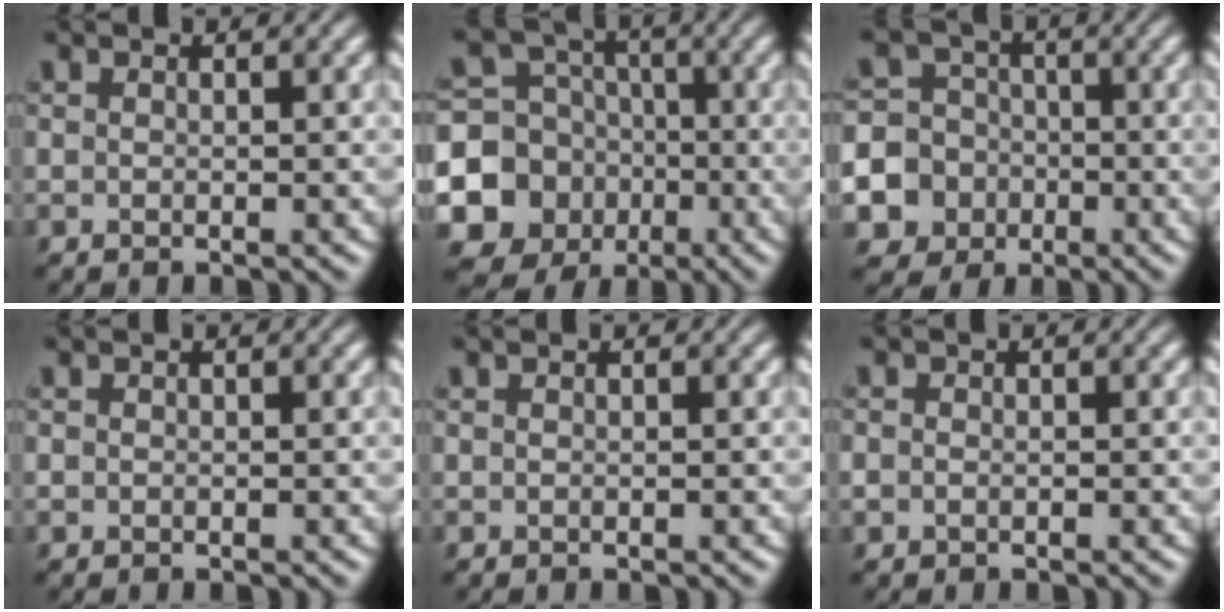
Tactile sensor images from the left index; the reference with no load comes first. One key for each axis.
{"total": 13.0, "fx": -4.4, "fy": 11.8, "fz": 3.3, "tx": -0.082, "ty": -0.037, "tz": -0.090}
{"total": 11.2, "fx": -4.3, "fy": 10.2, "fz": 1.6, "tx": -0.063, "ty": -0.025, "tz": -0.091}
{"total": 0.0}
{"total": 0.0}
{"total": 0.7, "fx": -0.3, "fy": 0.6, "fz": 0.2, "tx": 0.000, "ty": -0.006, "tz": -0.006}